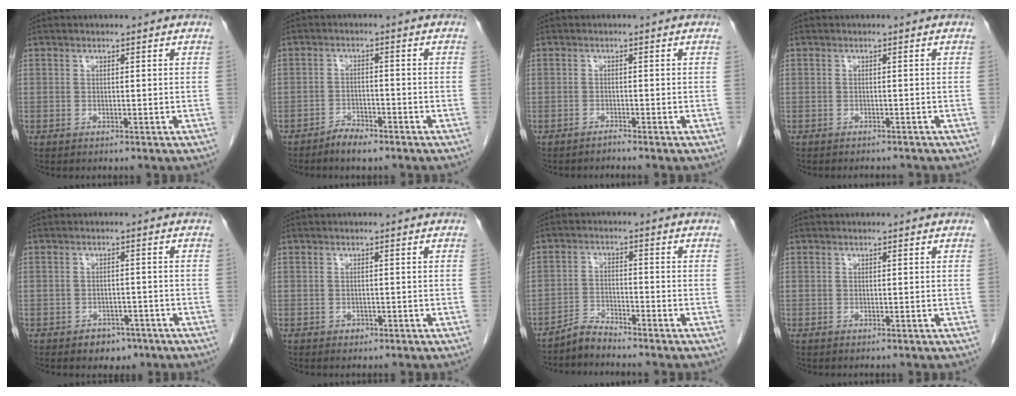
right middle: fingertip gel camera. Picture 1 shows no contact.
{"total": 3.1, "force": [-2.7, 0.9, 1.4], "torque": [-0.026, 0.001, -0.044]}
{"total": 0.7, "force": [-0.7, -0.3, -0.1], "torque": [0.001, -0.004, -0.012]}
{"total": 2.8, "force": [-2.7, 0.6, 0.7], "torque": [-0.009, -0.005, -0.032]}
{"total": 3.4, "force": [-2.2, 2.3, 1.1], "torque": [-0.013, 0.008, -0.023]}
{"total": 0.8, "force": [-0.4, 0.6, 0.2], "torque": [-0.004, 0.002, -0.005]}
{"total": 3.2, "force": [-3.2, 0.0, 0.1], "torque": [-0.001, -0.014, -0.062]}
{"total": 0.0}